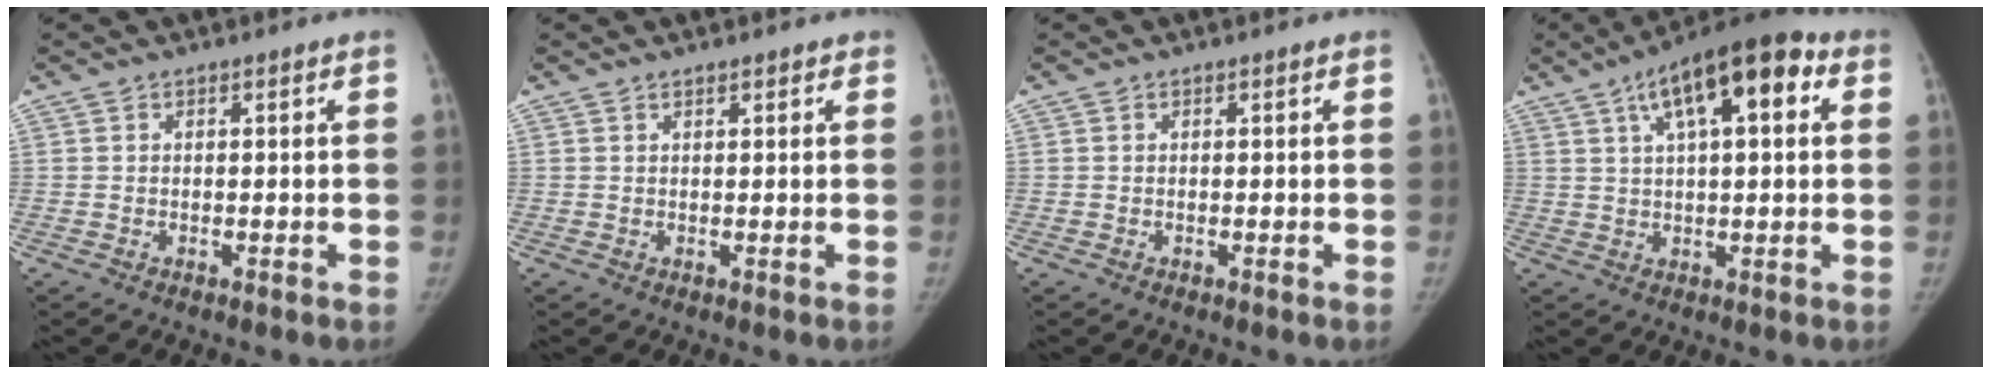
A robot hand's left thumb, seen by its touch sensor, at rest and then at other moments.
{"total": 1.1, "force": [0.9, 0.5, 0.4], "torque": [-0.003, -0.004, 0.010]}
{"total": 0.0}
{"total": 15.0, "force": [5.8, 5.7, 12.6], "torque": [-0.174, 0.017, 0.082]}